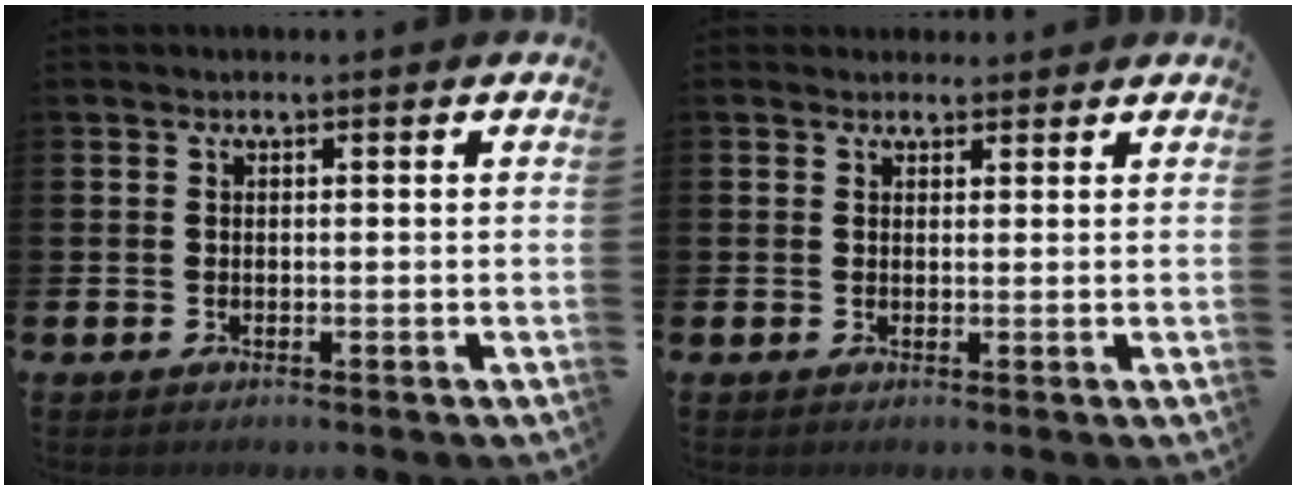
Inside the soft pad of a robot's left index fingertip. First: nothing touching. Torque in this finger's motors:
{"motor_torque": [0.15, -0.14, 0.12, 0.00]}